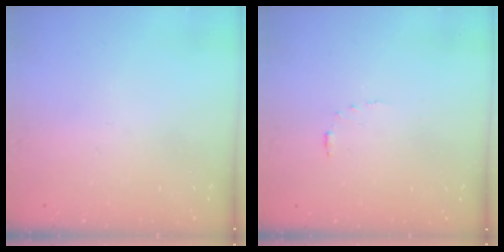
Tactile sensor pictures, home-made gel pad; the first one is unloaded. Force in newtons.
{"total": 2.5, "press": 2.5, "slide": 0.5}